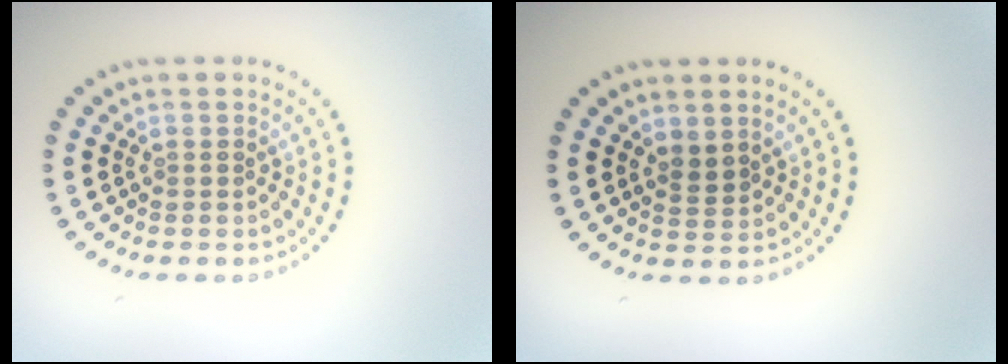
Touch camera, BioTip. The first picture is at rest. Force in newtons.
{"total": 1.3, "press": 1.0, "slide": 0.8}